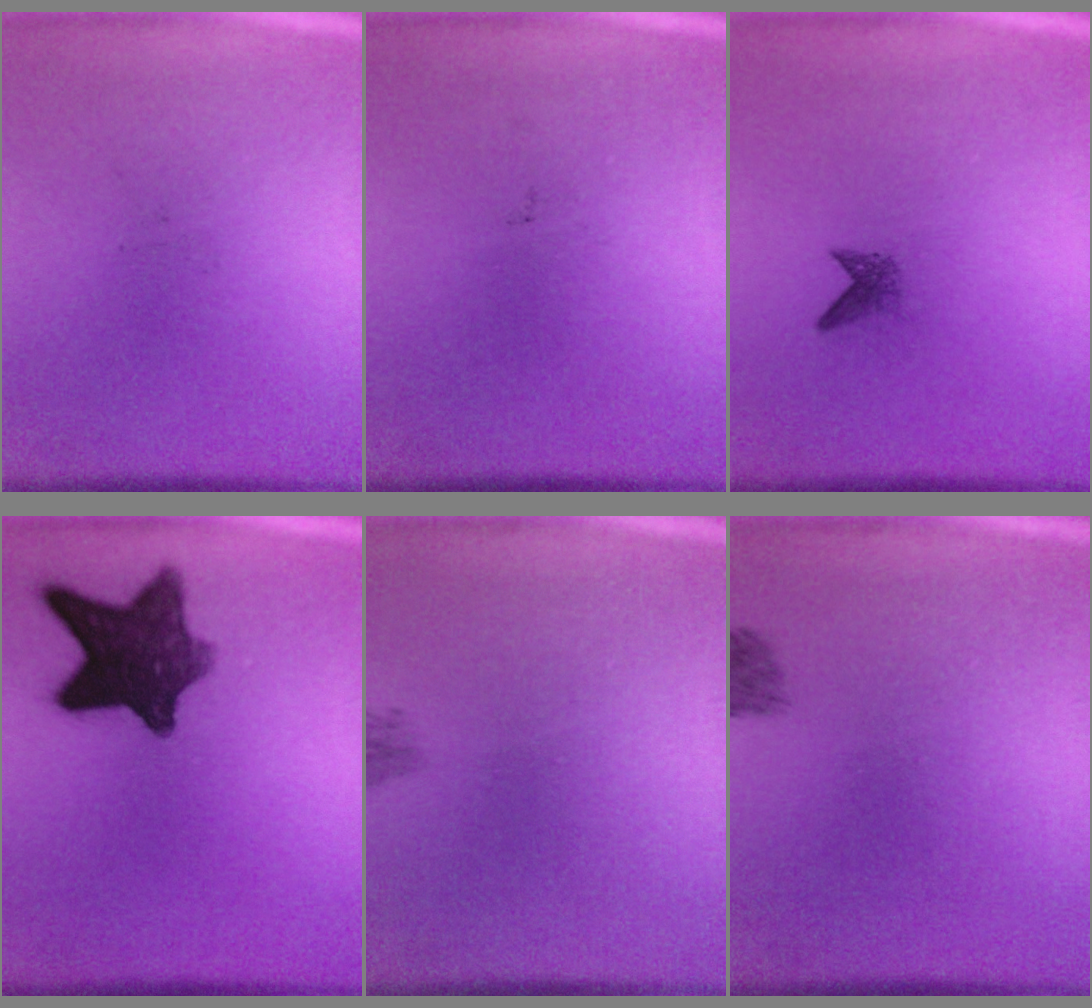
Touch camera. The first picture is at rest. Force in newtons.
{"total": 0.0}
{"total": 1.6}
{"total": 11.3}
{"total": 1.1}
{"total": 1.8}